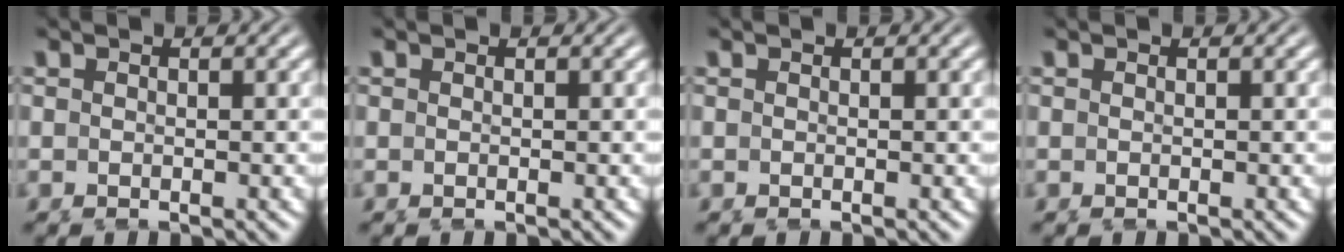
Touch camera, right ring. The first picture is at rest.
{"total": 0.0}
{"total": 0.0}
{"total": 0.0}